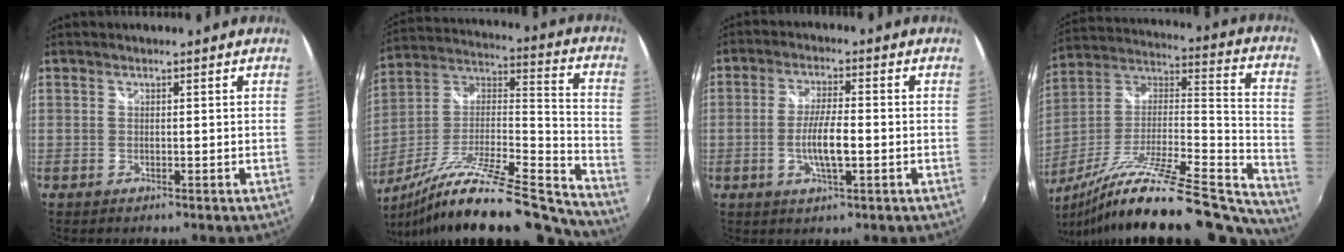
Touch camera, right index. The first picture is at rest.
{"total": 27.8, "force": [-22.2, 4.4, 16.1], "torque": [-0.246, -0.030, -0.352]}
{"total": 6.9, "force": [-1.7, 1.5, 6.5], "torque": [-0.127, -0.002, -0.030]}
{"total": 31.7, "force": [-25.1, 5.5, 18.6], "torque": [-0.255, -0.040, -0.385]}